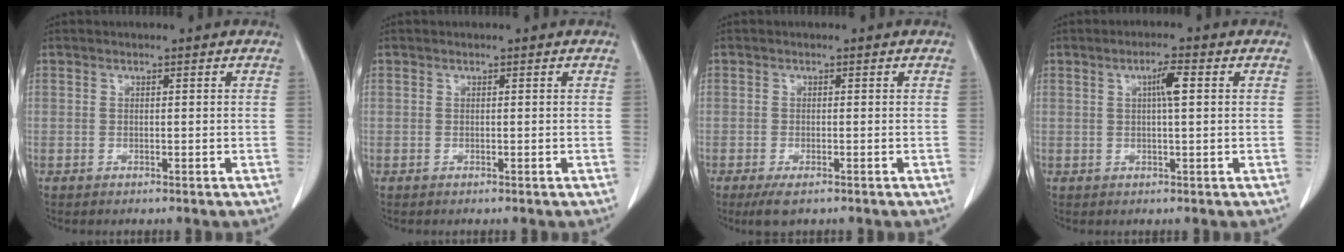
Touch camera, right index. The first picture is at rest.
{"total": 0.0}
{"total": 2.9, "force": [-1.9, 0.8, 2.1], "torque": [-0.040, -0.007, -0.028]}
{"total": 3.3, "force": [0.8, 0.2, 3.2], "torque": [-0.056, 0.004, 0.013]}